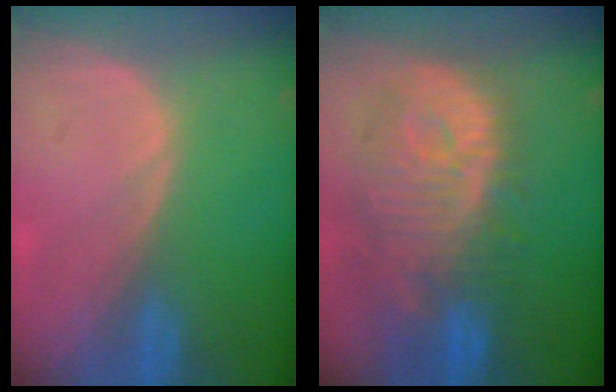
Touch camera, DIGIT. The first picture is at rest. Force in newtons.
{"total": 12.4, "press": 11.0, "slide": 5.7}